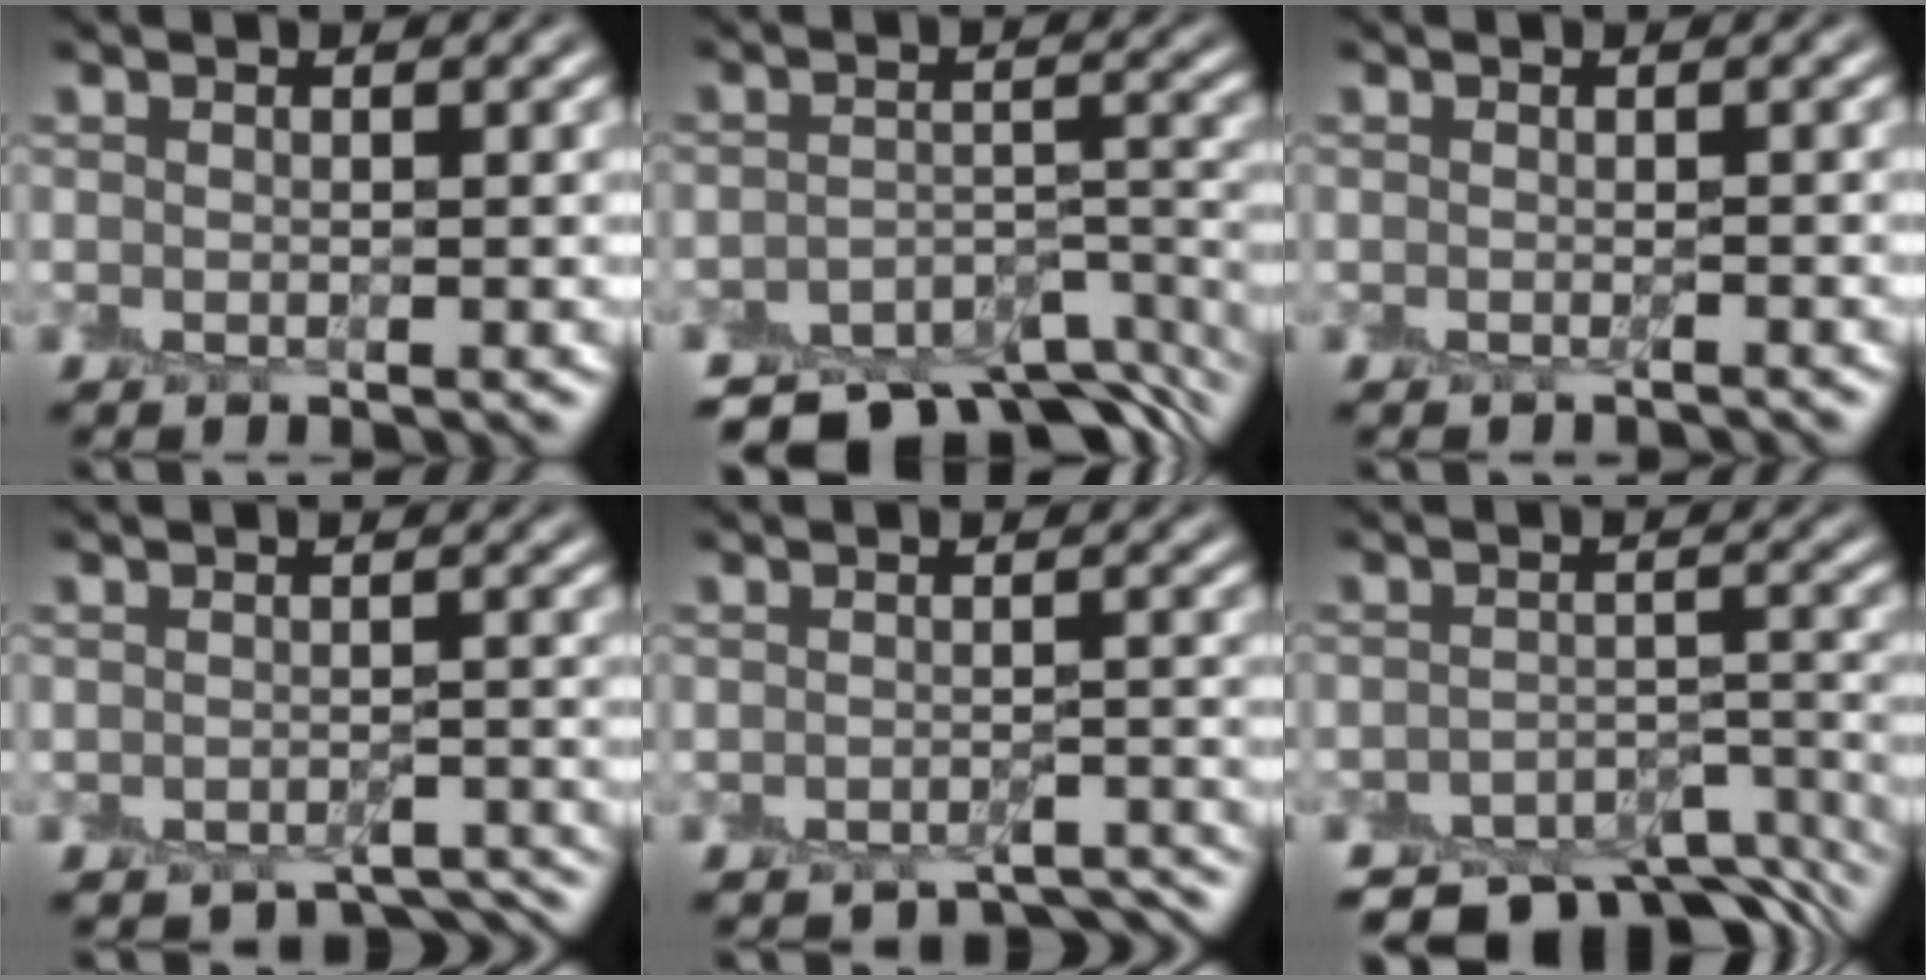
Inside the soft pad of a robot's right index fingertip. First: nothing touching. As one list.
[{"total": 9.2, "force": [-8.2, 2.7, 3.3], "torque": [-0.040, -0.009, -0.125]}, {"total": 0.7, "force": [-0.7, 0.1, 0.0], "torque": [-0.001, -0.005, -0.013]}, {"total": 4.6, "force": [-3.9, 1.9, 1.5], "torque": [-0.012, 0.000, -0.039]}, {"total": 4.5, "force": [-4.1, 1.5, 1.2], "torque": [-0.009, 0.003, -0.041]}, {"total": 8.4, "force": [-7.6, 2.5, 2.6], "torque": [-0.030, -0.007, -0.111]}]